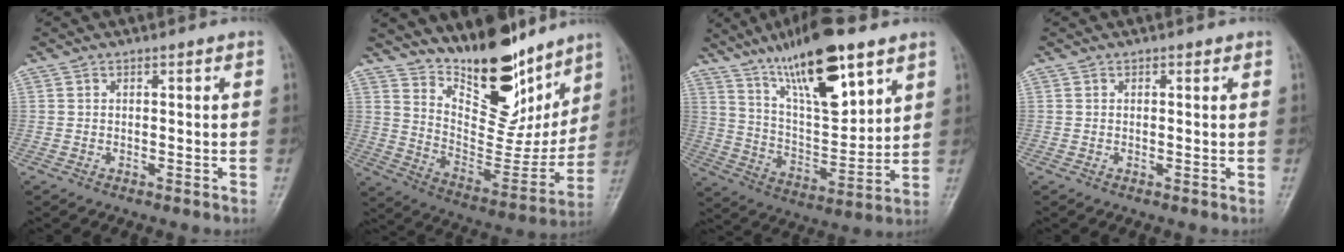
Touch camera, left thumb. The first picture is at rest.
{"total": 22.1, "force": [16.1, 9.4, 11.9], "torque": [-0.129, -0.108, 0.266]}
{"total": 19.0, "force": [11.9, 5.6, 13.7], "torque": [-0.207, -0.055, 0.219]}
{"total": 0.5, "force": [0.4, 0.3, 0.1], "torque": [-0.002, -0.003, 0.004]}